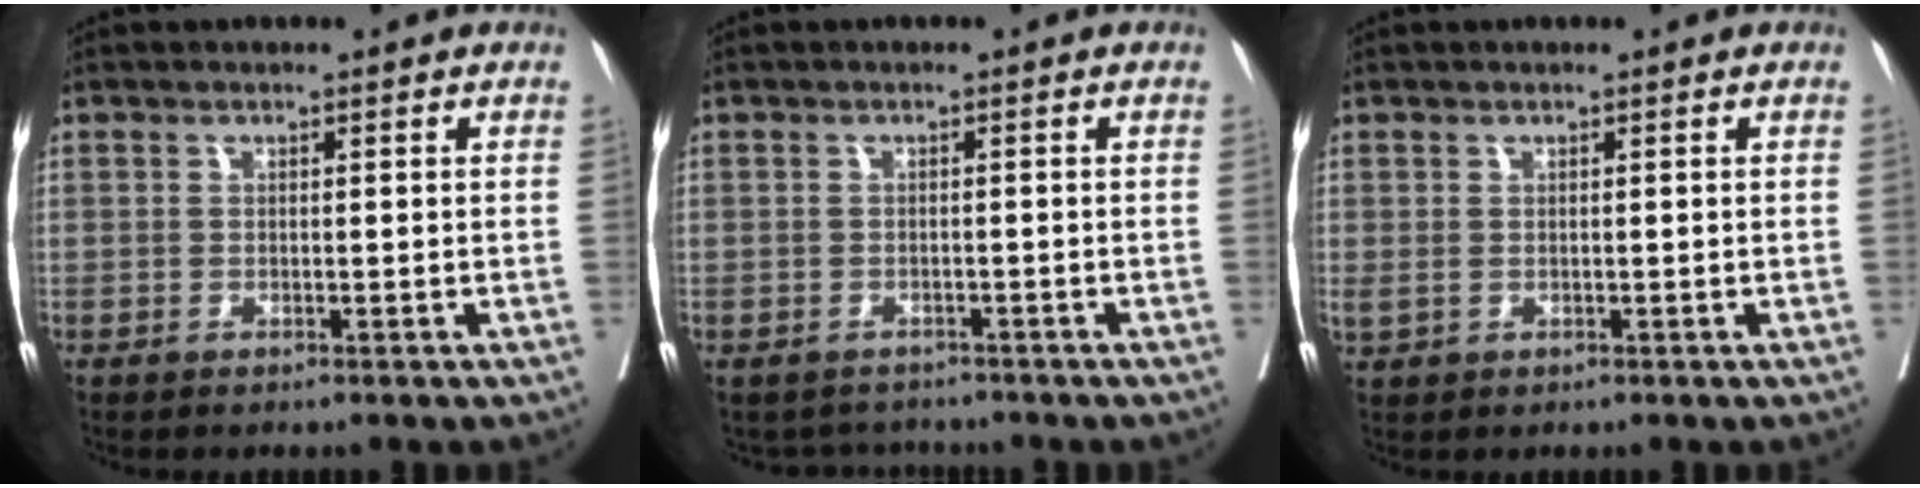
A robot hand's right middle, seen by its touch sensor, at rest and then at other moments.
{"total": 3.6, "force": [-3.3, 1.3, -0.4], "torque": [0.004, 0.002, -0.047]}
{"total": 1.3, "force": [0.1, 0.9, 0.9], "torque": [-0.026, -0.002, 0.007]}